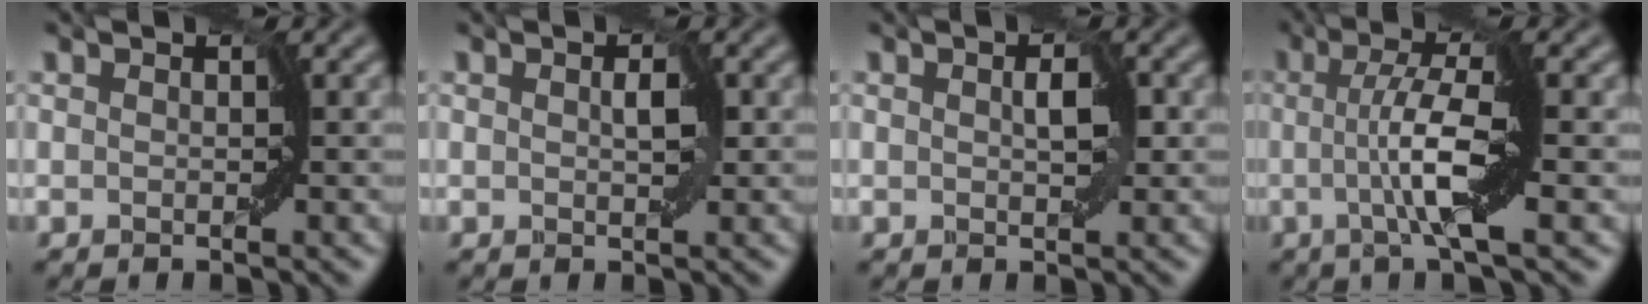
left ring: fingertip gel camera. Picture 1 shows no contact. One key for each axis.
{"total": 1.3, "fx": 0.3, "fy": 0.6, "fz": 1.1, "tx": -0.024, "ty": -0.001, "tz": 0.007}
{"total": 1.7, "fx": 0.3, "fy": 0.8, "fz": 1.5, "tx": -0.031, "ty": -0.001, "tz": 0.006}
{"total": 4.5, "fx": -0.8, "fy": -0.3, "fz": 4.4, "tx": -0.097, "ty": 0.014, "tz": -0.017}